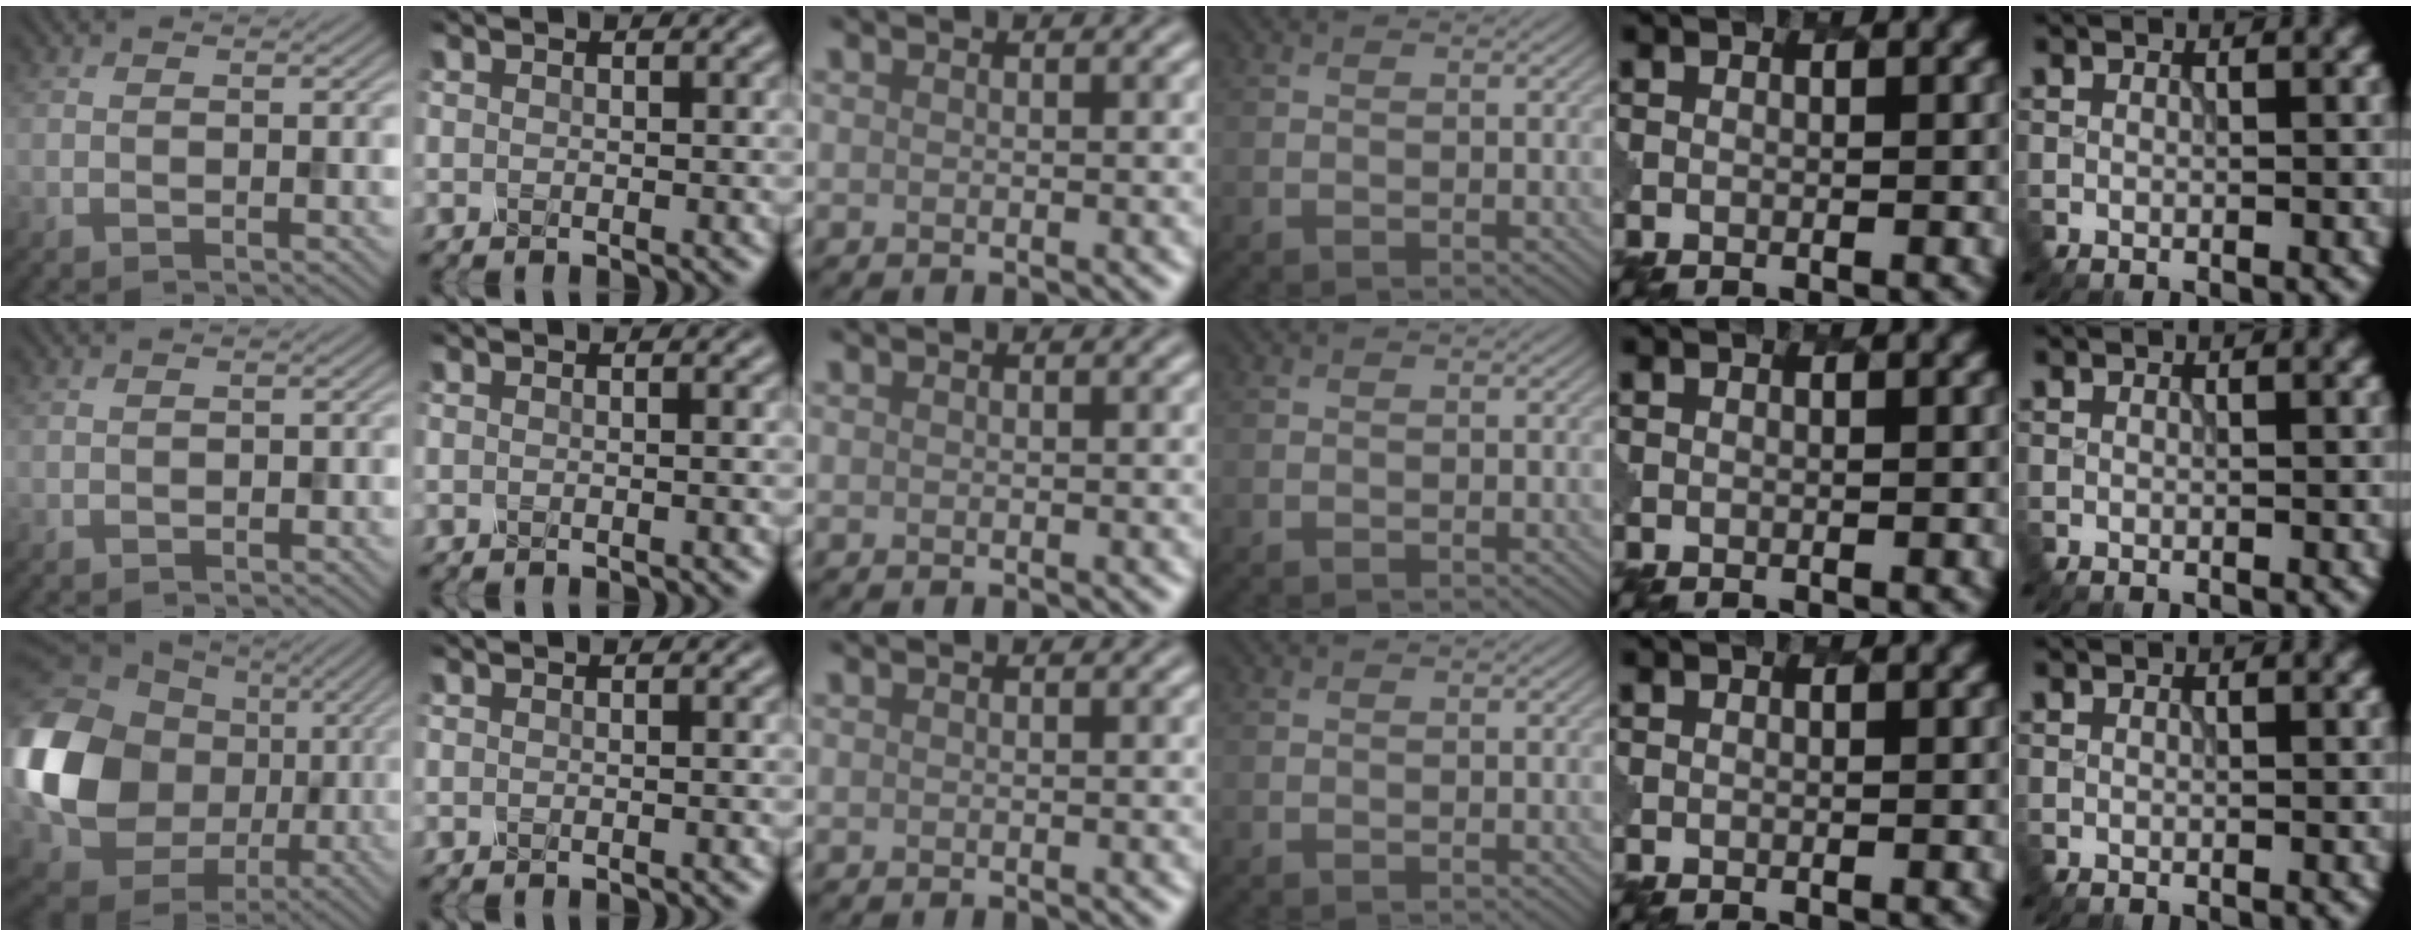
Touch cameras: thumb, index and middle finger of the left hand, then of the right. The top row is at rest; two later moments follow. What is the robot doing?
{"motion": "dispense", "object": "spray bottle"}